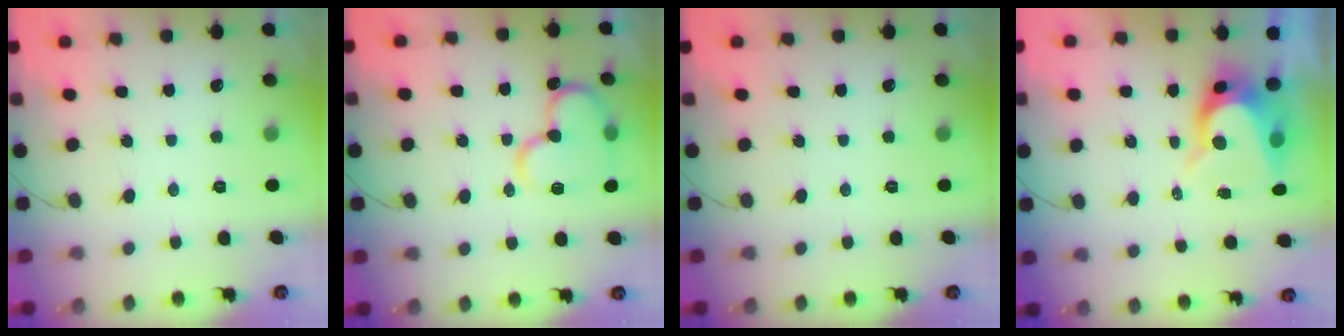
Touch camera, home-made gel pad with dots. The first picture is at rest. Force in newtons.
{"total": 15.8, "press": 15.7, "slide": 1.8}
{"total": 0.0}
{"total": 8.0, "press": 7.9, "slide": 0.7}